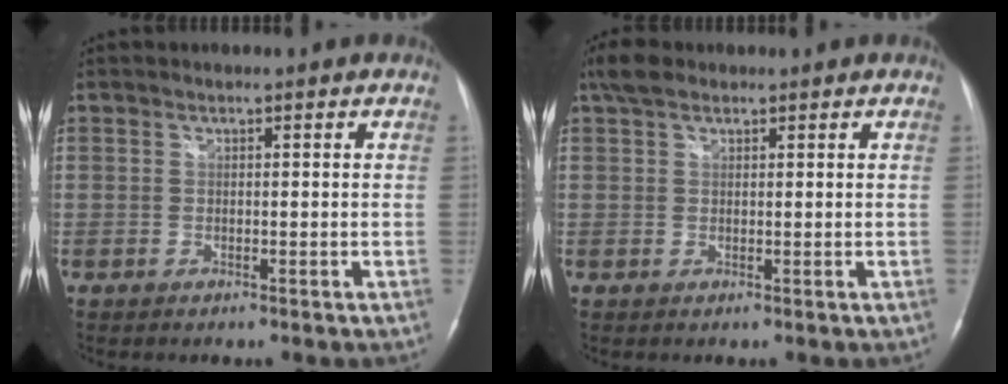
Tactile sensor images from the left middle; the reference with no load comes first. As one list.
[{"total": 3.2, "force": [2.3, 1.6, 1.6], "torque": [-0.037, 0.024, 0.043]}]